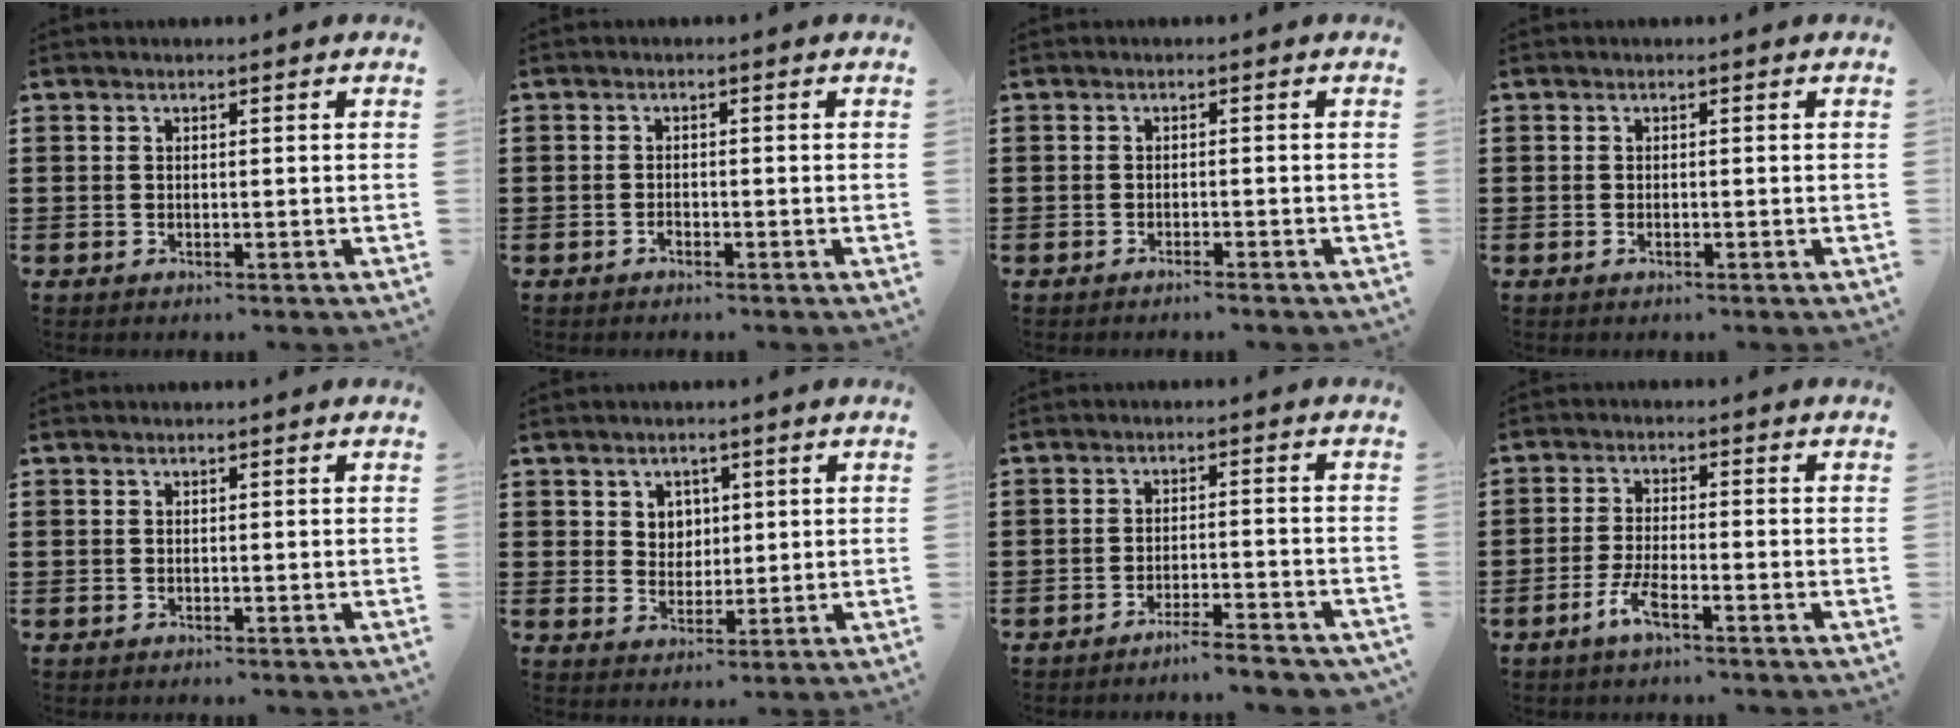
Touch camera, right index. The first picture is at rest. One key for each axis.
{"total": 0.9, "fx": -0.7, "fy": 0.3, "fz": 0.3, "tx": -0.008, "ty": -0.001, "tz": -0.015}
{"total": 1.1, "fx": -1.0, "fy": -0.1, "fz": 0.4, "tx": -0.011, "ty": -0.004, "tz": -0.018}
{"total": 0.5, "fx": -0.3, "fy": 0.2, "fz": 0.4, "tx": -0.010, "ty": -0.004, "tz": -0.004}
{"total": 0.0}
{"total": 3.6, "fx": 1.7, "fy": 3.1, "fz": 0.6, "tx": -0.019, "ty": 0.009, "tz": 0.028}
{"total": 3.7, "fx": -3.5, "fy": -0.4, "fz": 1.3, "tx": -0.024, "ty": -0.006, "tz": -0.069}
{"total": 4.2, "fx": -2.5, "fy": 0.7, "fz": 3.3, "tx": -0.082, "ty": -0.009, "tz": -0.053}